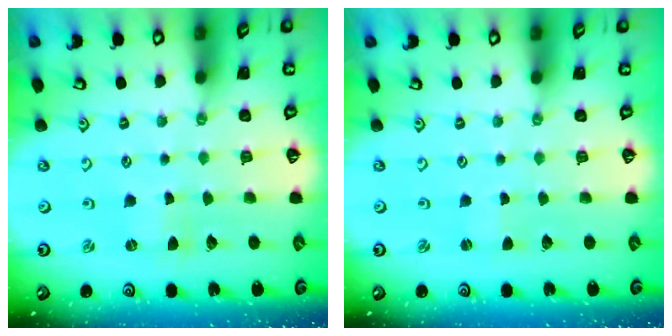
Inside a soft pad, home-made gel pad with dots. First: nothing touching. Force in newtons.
{"total": 0.0}